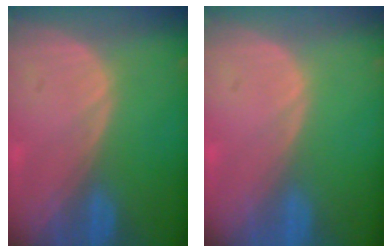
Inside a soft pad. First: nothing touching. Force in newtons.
{"total": 0.0}